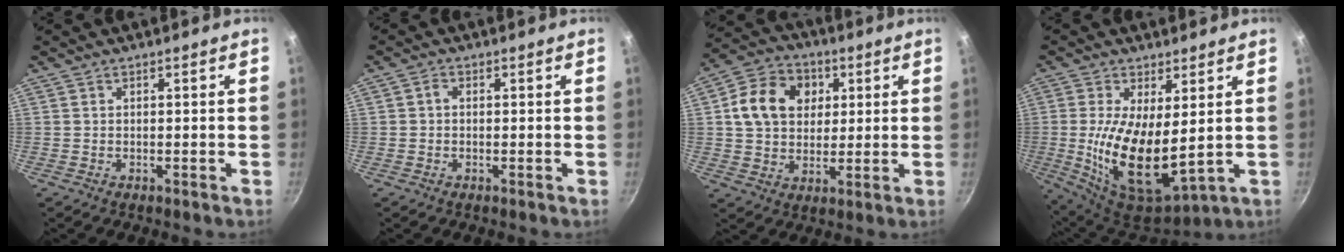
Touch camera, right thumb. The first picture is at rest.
{"total": 1.4, "force": [-0.1, 1.2, 0.8], "torque": [-0.016, 0.006, -0.004]}
{"total": 7.5, "force": [0.4, 5.1, 5.5], "torque": [-0.087, 0.020, -0.004]}
{"total": 15.6, "force": [0.8, 6.6, 14.1], "torque": [-0.262, -0.028, 0.028]}